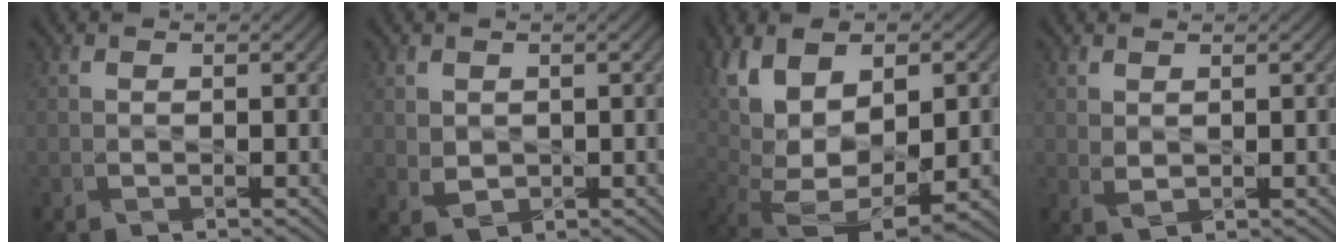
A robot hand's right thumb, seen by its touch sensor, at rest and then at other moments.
{"total": 2.2, "force": [0.7, 1.8, 1.0], "torque": [-0.031, -0.007, 0.017]}
{"total": 13.7, "force": [1.2, 6.9, 11.8], "torque": [-0.223, -0.008, 0.038]}
{"total": 1.2, "force": [0.8, 0.6, 0.7], "torque": [-0.018, -0.005, 0.018]}